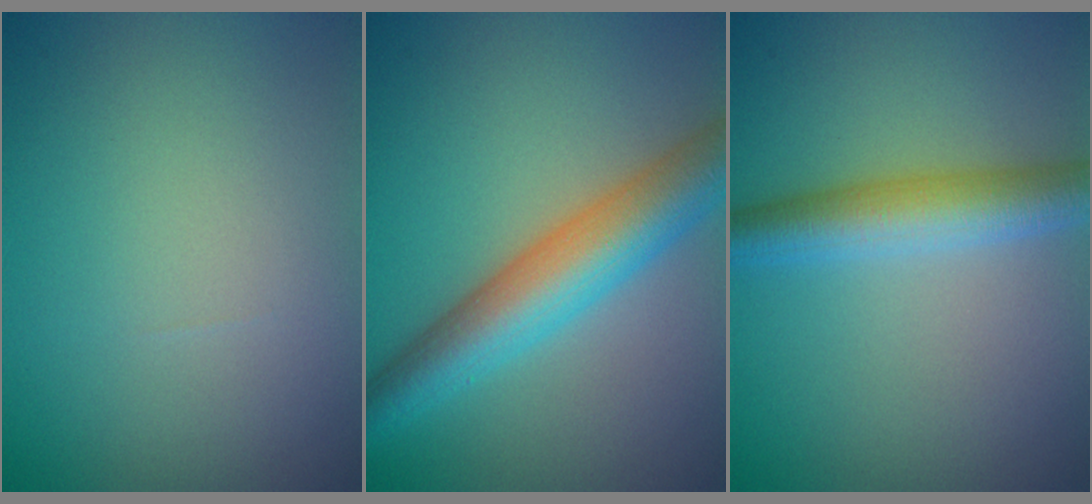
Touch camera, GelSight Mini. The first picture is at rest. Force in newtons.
{"total": 7.2, "press": 7.2, "slide": 0.1}
{"total": 4.7, "press": 4.7, "slide": 0.1}